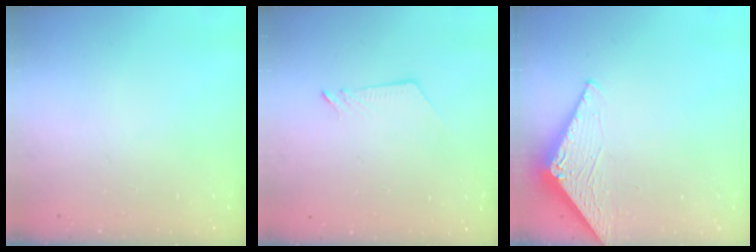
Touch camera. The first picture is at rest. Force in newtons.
{"total": 2.6, "press": 2.6, "slide": 0.3}
{"total": 3.1, "press": 3.1, "slide": 0.2}